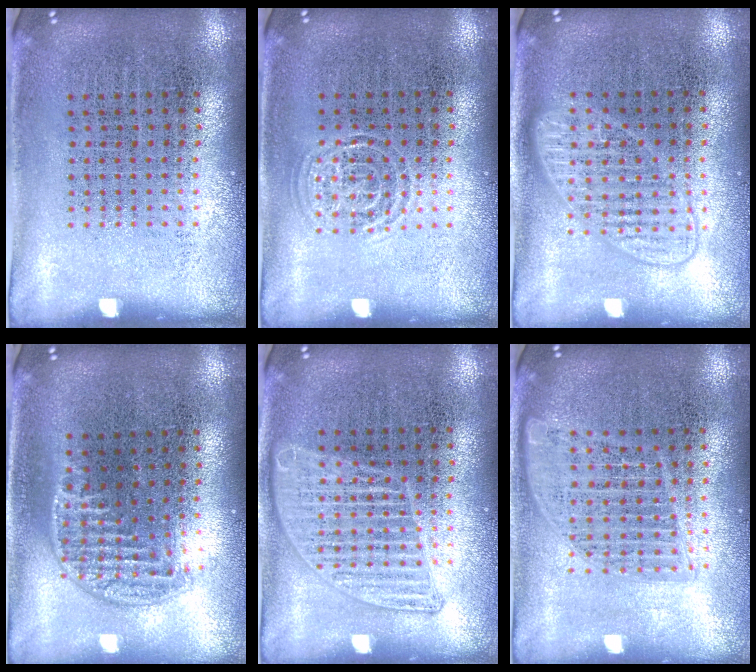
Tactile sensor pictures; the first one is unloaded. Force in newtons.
{"total": 0.8, "press": 0.8, "slide": 0.0}
{"total": 1.5, "press": 1.4, "slide": 0.3}
{"total": 1.3, "press": 1.1, "slide": 0.6}
{"total": 2.2, "press": 2.2, "slide": 0.4}
{"total": 1.5, "press": 1.4, "slide": 0.7}